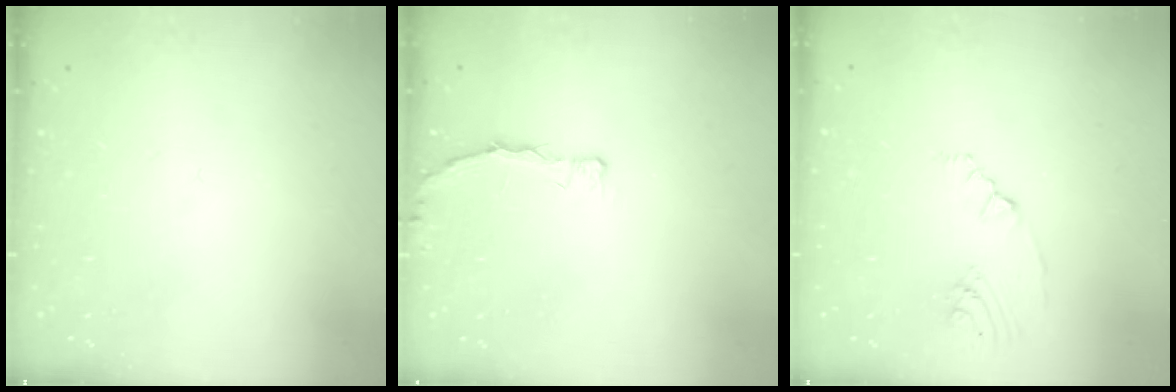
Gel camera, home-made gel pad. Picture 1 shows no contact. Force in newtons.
{"total": 3.5, "press": 3.5, "slide": 0.4}
{"total": 3.1, "press": 2.3, "slide": 2.1}